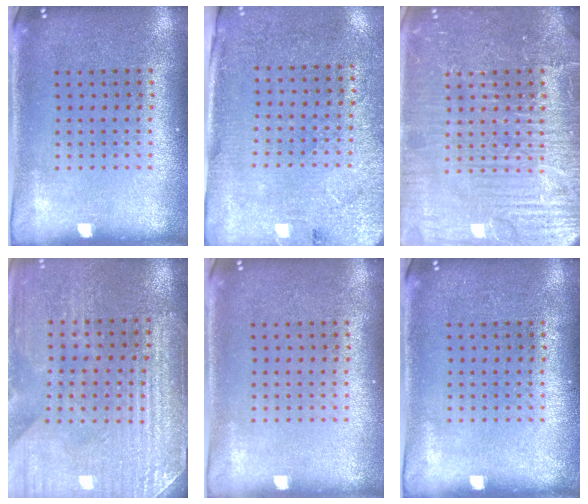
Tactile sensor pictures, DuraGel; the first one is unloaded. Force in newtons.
{"total": 2.7, "press": 2.3, "slide": 1.4}
{"total": 7.6, "press": 7.6, "slide": 0.9}
{"total": 3.5, "press": 3.5, "slide": 0.1}
{"total": 0.0}
{"total": 0.0}